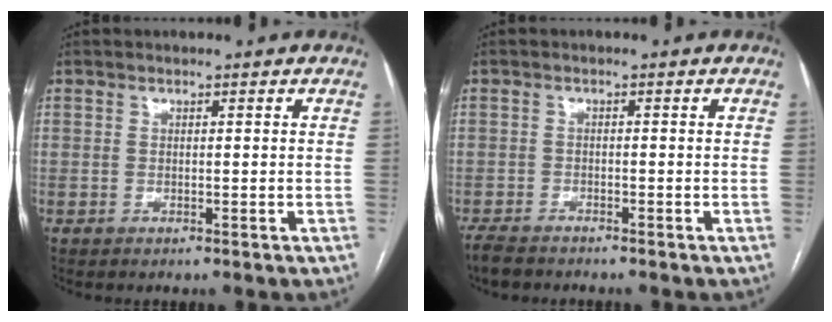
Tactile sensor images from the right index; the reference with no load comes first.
{"total": 4.0, "force": [-3.5, 1.2, 1.5], "torque": [-0.032, -0.011, -0.059]}